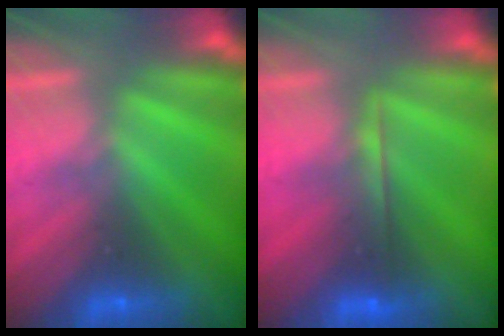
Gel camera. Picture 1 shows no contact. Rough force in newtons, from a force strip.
{"total": 2.1}